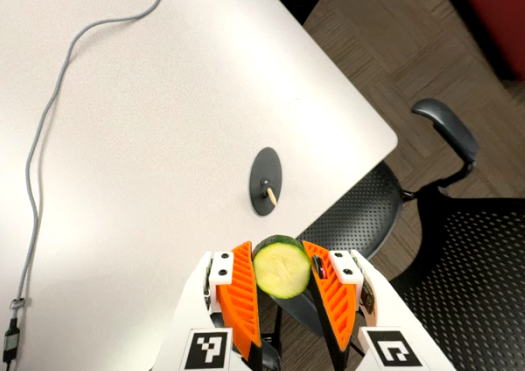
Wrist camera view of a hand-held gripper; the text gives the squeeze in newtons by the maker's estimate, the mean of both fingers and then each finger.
{"total": 10.9, "left": 10.8, "right": 11.0}